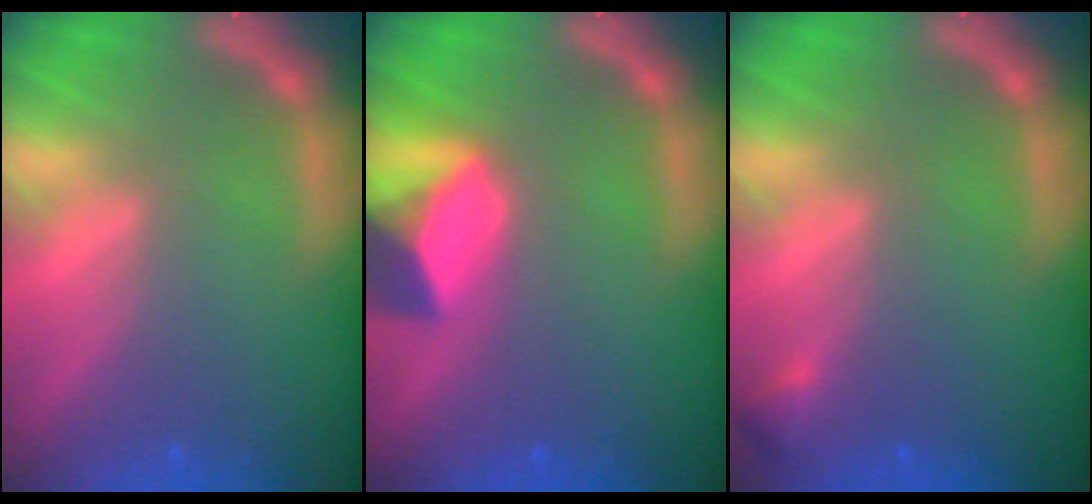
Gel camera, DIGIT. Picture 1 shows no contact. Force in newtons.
{"total": 5.9}
{"total": 0.9}